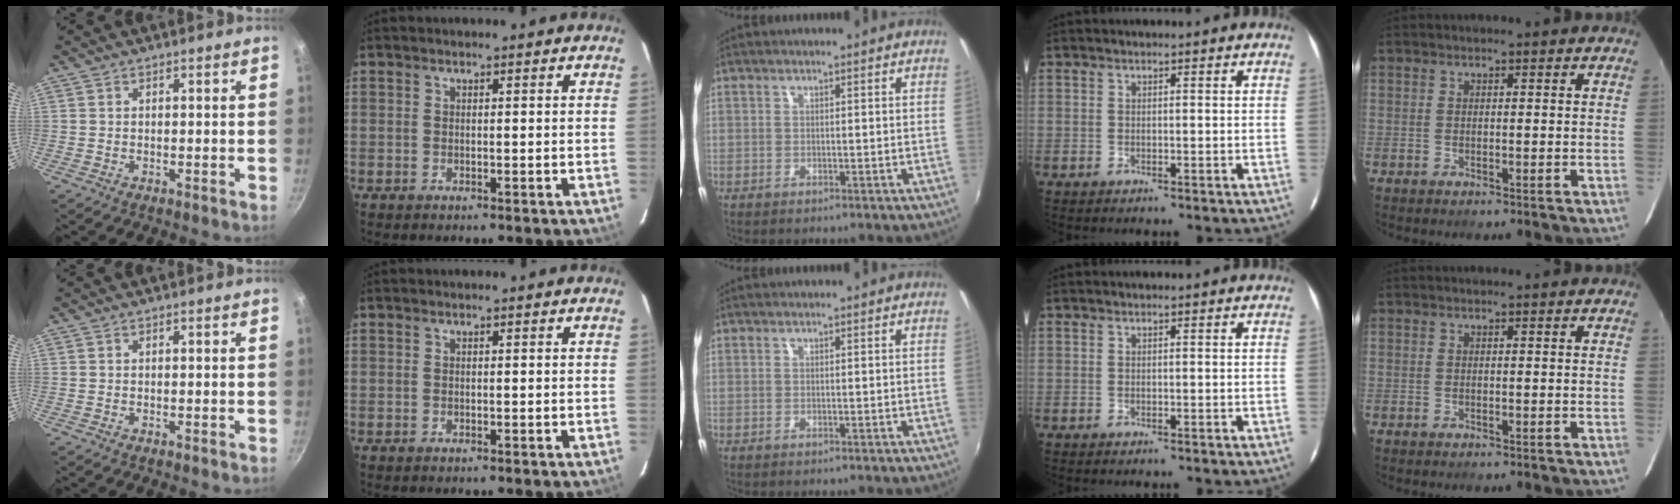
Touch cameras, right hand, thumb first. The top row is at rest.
{}